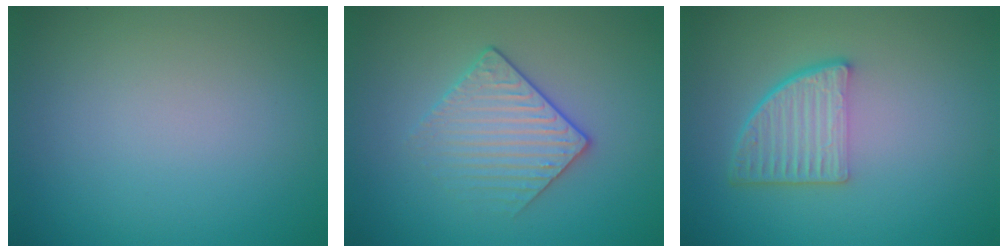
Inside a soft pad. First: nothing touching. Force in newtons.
{"total": 3.0, "press": 2.8, "slide": 1.2}
{"total": 4.7, "press": 3.3, "slide": 3.3}